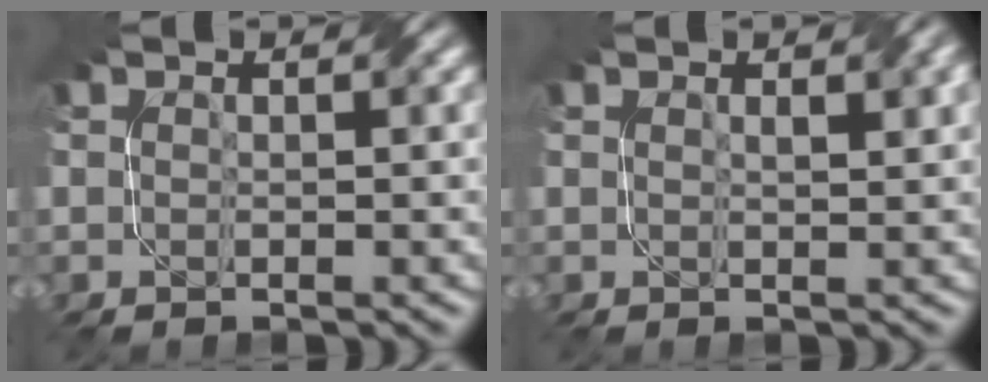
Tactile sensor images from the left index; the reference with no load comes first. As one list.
[{"total": 1.9, "force": [0.8, 0.5, 1.6], "torque": [-0.018, 0.000, 0.015]}]